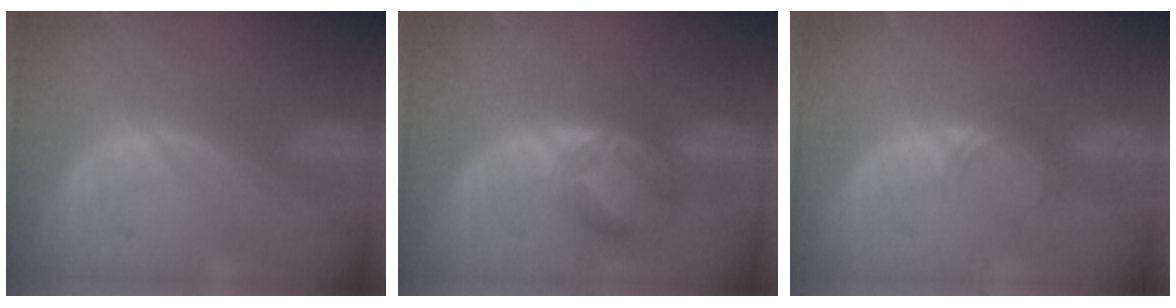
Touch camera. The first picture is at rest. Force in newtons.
{"total": 5.5, "press": 5.4, "slide": 1.0}
{"total": 1.7, "press": 1.7, "slide": 0.3}